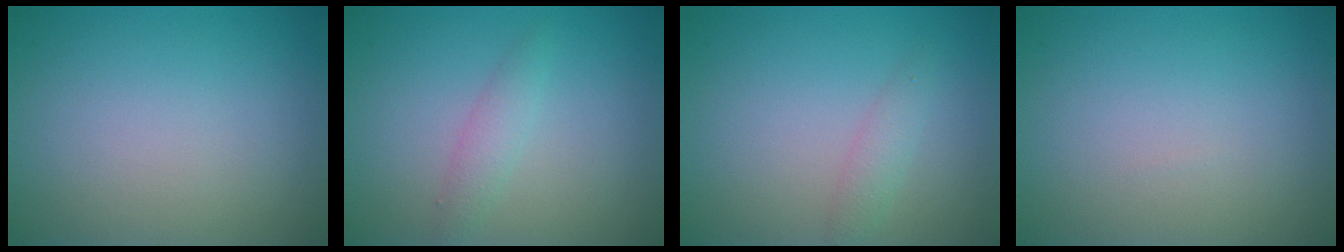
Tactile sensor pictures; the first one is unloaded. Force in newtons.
{"total": 1.6, "press": 1.6, "slide": 0.0}
{"total": 1.4, "press": 1.4, "slide": 0.1}
{"total": 0.0}